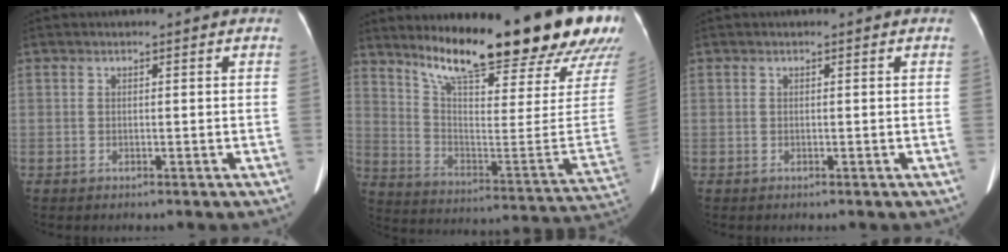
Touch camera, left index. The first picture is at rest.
{"total": 27.0, "force": [22.2, 2.2, 15.1], "torque": [-0.239, -0.101, 0.308]}
{"total": 0.0}